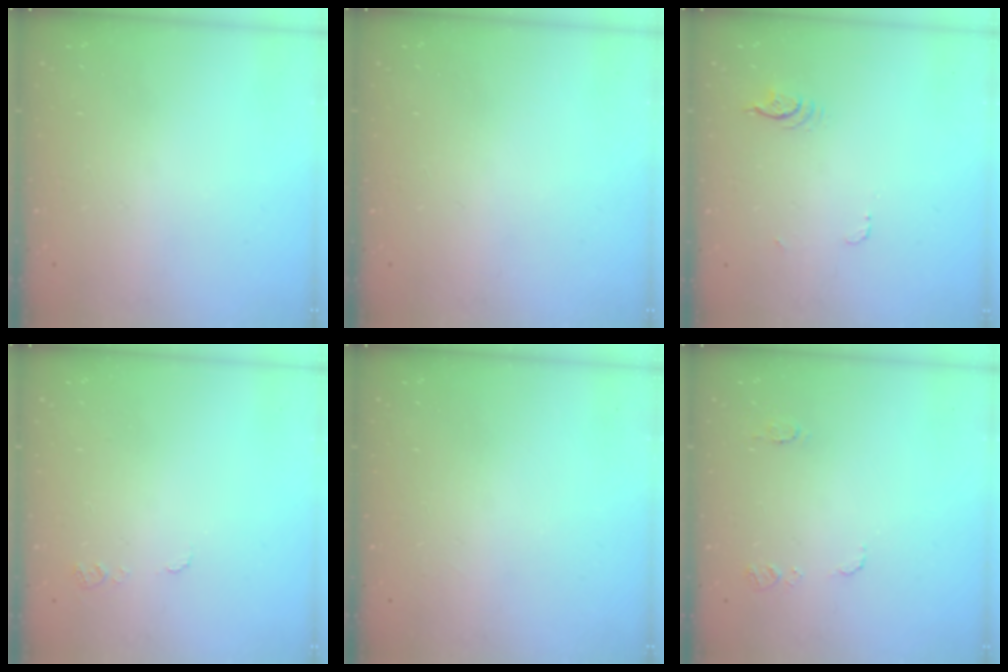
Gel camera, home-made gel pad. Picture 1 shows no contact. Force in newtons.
{"total": 0.0}
{"total": 3.9, "press": 3.6, "slide": 1.7}
{"total": 5.3, "press": 5.2, "slide": 0.5}
{"total": 5.0, "press": 5.0, "slide": 0.5}
{"total": 7.1, "press": 7.0, "slide": 0.7}